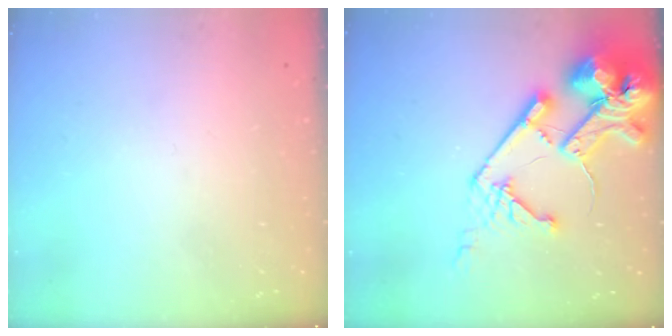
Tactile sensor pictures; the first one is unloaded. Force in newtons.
{"total": 22.0, "press": 21.8, "slide": 2.7}